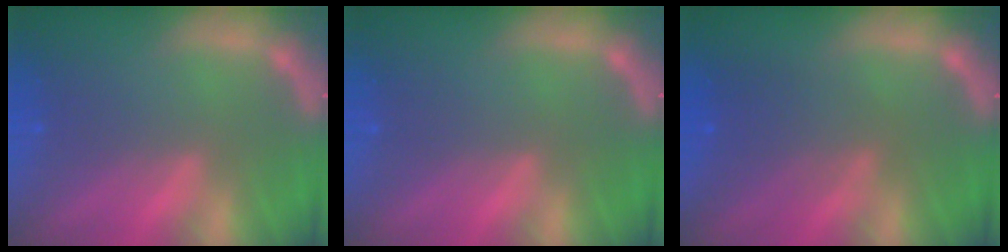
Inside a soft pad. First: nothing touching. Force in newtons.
{"total": 0.0}
{"total": 4.1}